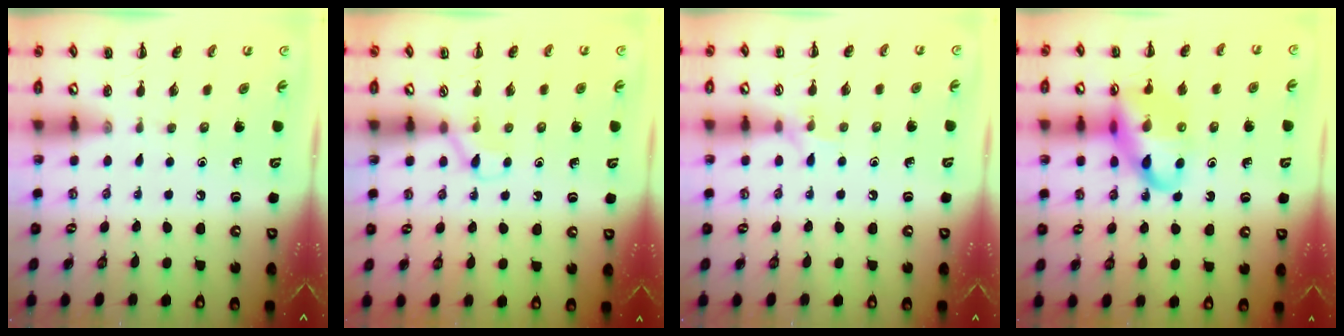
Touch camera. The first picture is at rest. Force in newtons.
{"total": 3.9, "press": 3.6, "slide": 1.4}
{"total": 5.1, "press": 5.0, "slide": 1.0}
{"total": 15.2, "press": 14.9, "slide": 2.8}